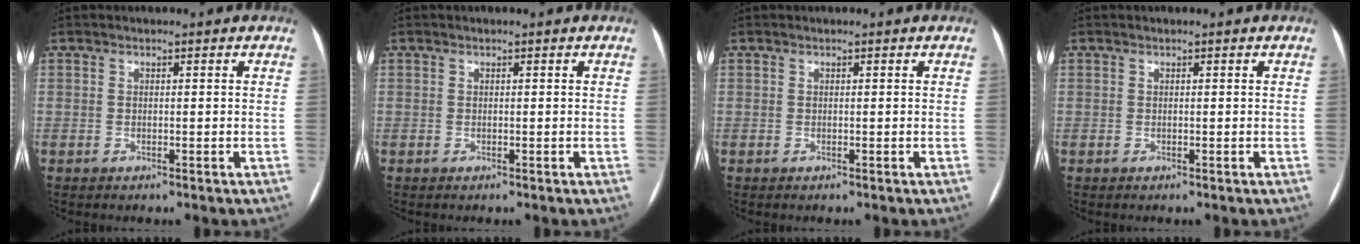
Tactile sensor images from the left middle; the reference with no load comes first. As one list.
[{"total": 0.0}, {"total": 0.0}, {"total": 0.0}]